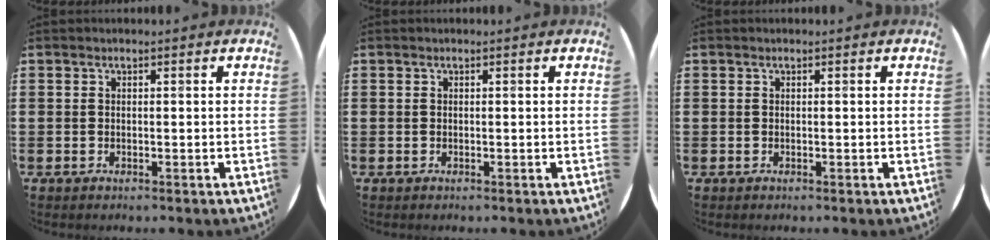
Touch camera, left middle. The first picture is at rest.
{"total": 0.0}
{"total": 0.0}